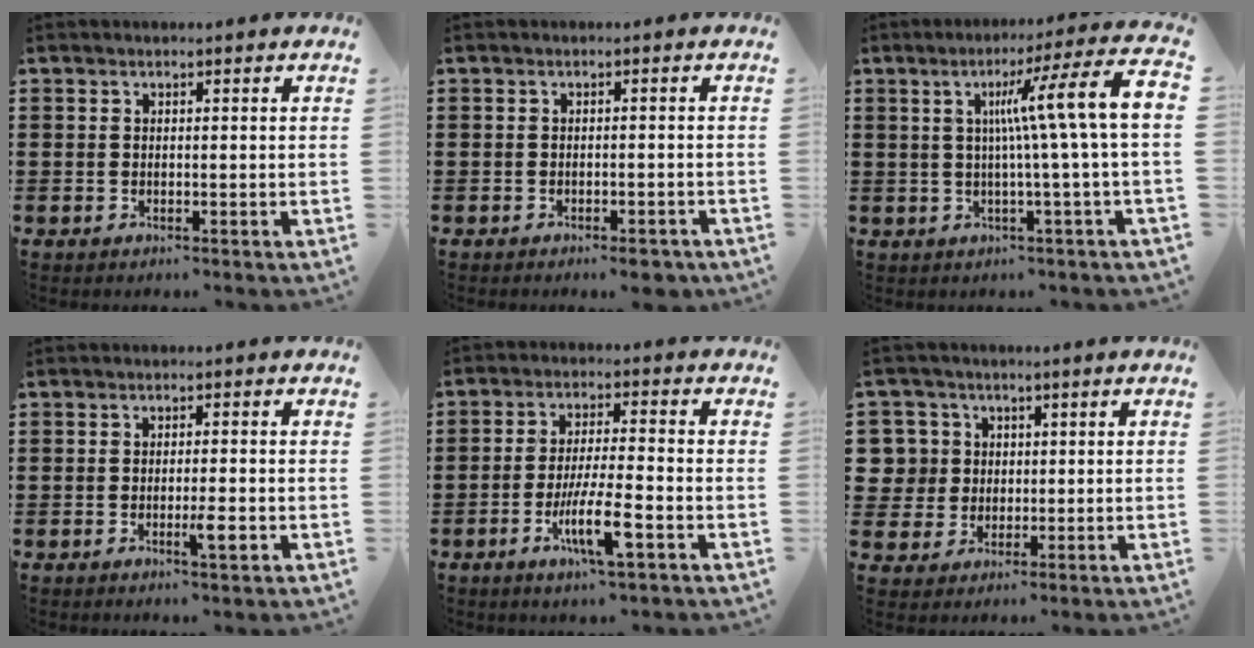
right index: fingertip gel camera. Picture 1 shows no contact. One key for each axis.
{"total": 1.7, "fx": -1.4, "fy": 0.2, "fz": 0.9, "tx": -0.018, "ty": 0.000, "tz": -0.026}
{"total": 10.9, "fx": 1.5, "fy": -1.0, "fz": 10.8, "tx": -0.185, "ty": -0.010, "tz": 0.011}
{"total": 3.2, "fx": -1.2, "fy": 0.3, "fz": 3.0, "tx": -0.055, "ty": -0.007, "tz": -0.024}
{"total": 8.2, "fx": -3.5, "fy": 1.3, "fz": 7.3, "tx": -0.143, "ty": -0.012, "tz": -0.065}
{"total": 5.7, "fx": 1.1, "fy": 5.5, "fz": 0.7, "tx": -0.049, "ty": 0.015, "tz": 0.018}